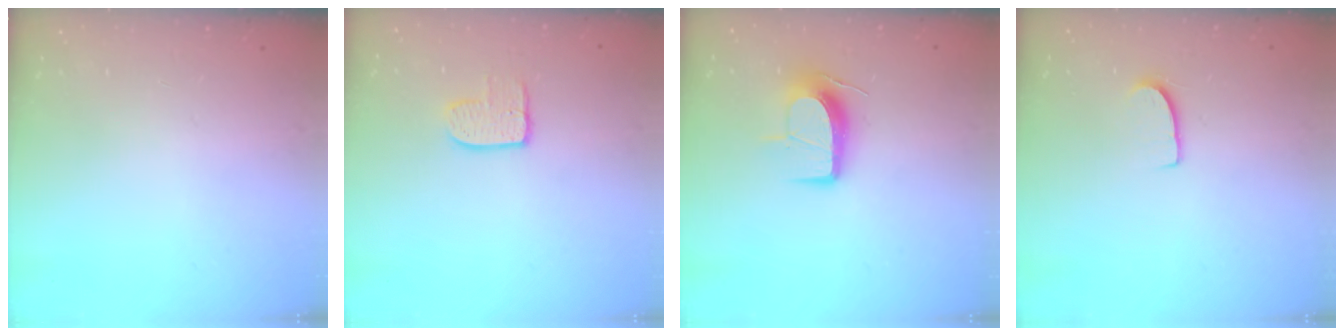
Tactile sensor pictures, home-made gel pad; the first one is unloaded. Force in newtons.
{"total": 7.4, "press": 7.4, "slide": 0.2}
{"total": 11.1, "press": 11.1, "slide": 0.5}
{"total": 6.6, "press": 6.5, "slide": 0.4}